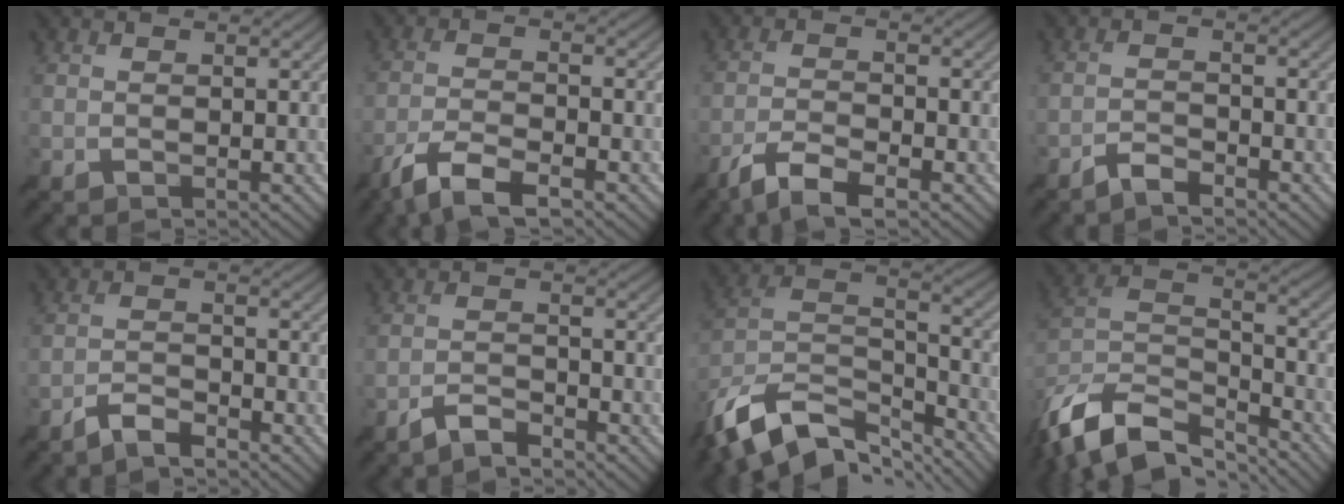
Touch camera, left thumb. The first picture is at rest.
{"total": 6.7, "force": [-4.8, 1.6, 4.5], "torque": [-0.088, -0.006, -0.095]}
{"total": 5.6, "force": [-4.0, 1.3, 3.8], "torque": [-0.073, -0.004, -0.080]}
{"total": 2.7, "force": [-2.3, 0.5, 1.3], "torque": [-0.024, 0.001, -0.050]}
{"total": 3.5, "force": [-3.0, 0.7, 1.8], "torque": [-0.034, 0.002, -0.063]}
{"total": 3.1, "force": [-2.6, 0.6, 1.6], "torque": [-0.030, 0.003, -0.056]}
{"total": 15.3, "force": [-10.8, 7.3, 8.2], "torque": [-0.218, -0.012, -0.182]}
{"total": 15.1, "force": [-11.3, 6.3, 7.7], "torque": [-0.208, -0.012, -0.197]}